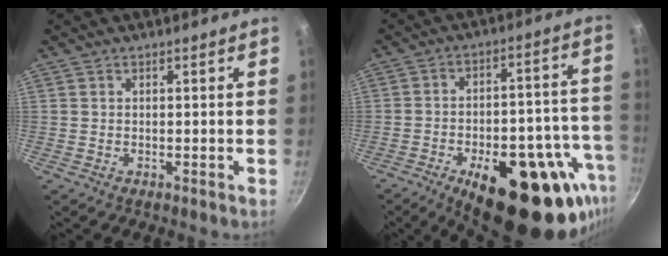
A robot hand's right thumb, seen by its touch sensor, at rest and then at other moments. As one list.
[{"total": 27.5, "force": [-13.5, 12.3, 20.6], "torque": [-0.217, 0.051, -0.180]}]